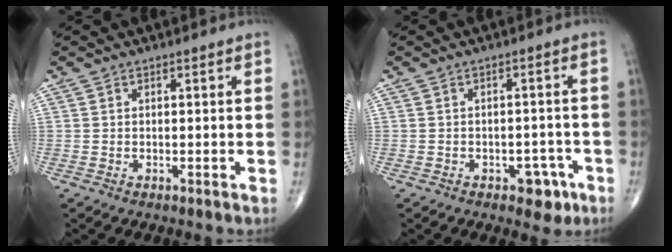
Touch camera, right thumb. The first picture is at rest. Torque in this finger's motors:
{"motor_torque": [0.57, 0.44, 0.14, -0.38, -0.02]}